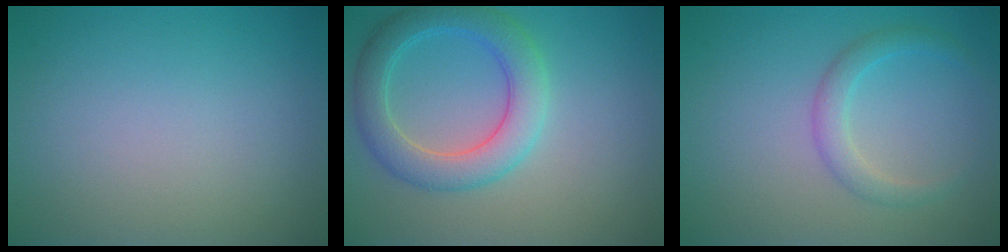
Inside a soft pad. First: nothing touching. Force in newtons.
{"total": 4.8, "press": 4.8, "slide": 0.2}
{"total": 2.1, "press": 2.1, "slide": 0.1}